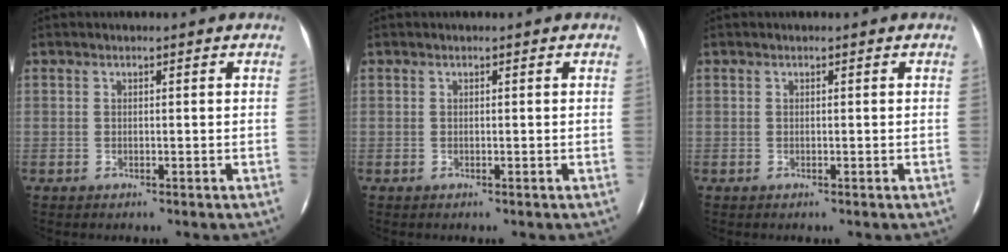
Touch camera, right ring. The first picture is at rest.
{"total": 0.0}
{"total": 0.0}